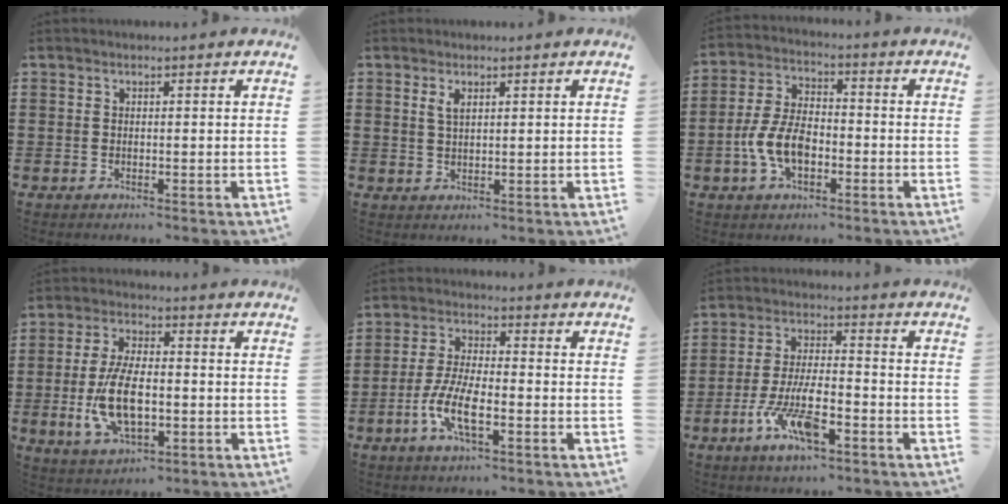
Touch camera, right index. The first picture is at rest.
{"total": 1.8, "force": [1.0, 0.7, 1.3], "torque": [-0.028, 0.005, 0.017]}
{"total": 7.7, "force": [-2.4, 4.3, 5.9], "torque": [-0.143, 0.003, -0.052]}
{"total": 9.7, "force": [-1.8, 4.5, 8.4], "torque": [-0.191, -0.007, -0.037]}
{"total": 7.7, "force": [-3.2, 2.2, 6.7], "torque": [-0.164, -0.017, -0.067]}
{"total": 10.0, "force": [-4.8, 3.3, 8.1], "torque": [-0.180, -0.004, -0.090]}